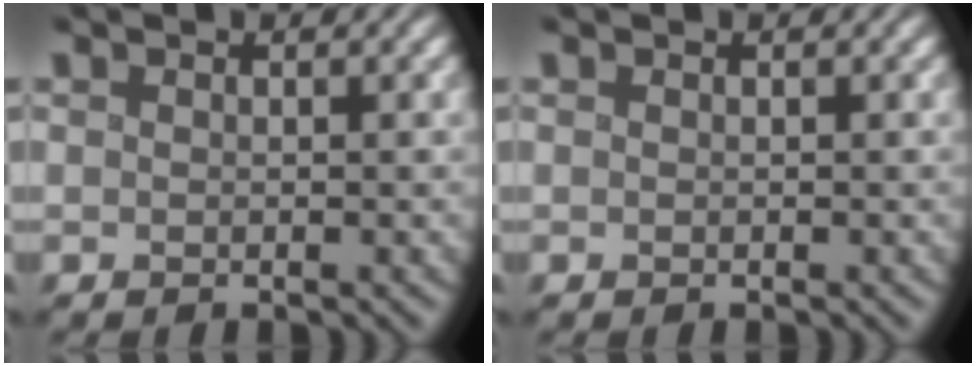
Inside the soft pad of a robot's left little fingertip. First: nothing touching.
{"total": 0.0}